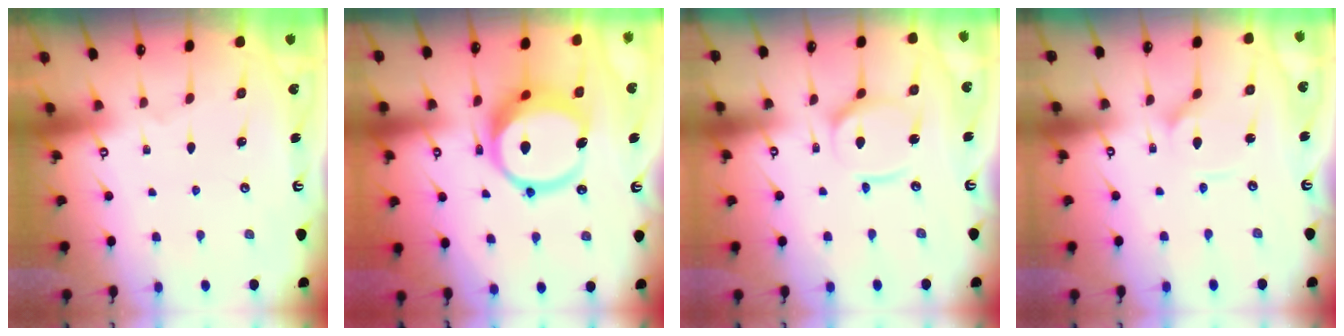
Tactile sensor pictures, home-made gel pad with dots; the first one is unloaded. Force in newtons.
{"total": 14.9, "press": 14.8, "slide": 2.0}
{"total": 10.4, "press": 10.4, "slide": 1.1}
{"total": 2.7, "press": 2.6, "slide": 0.3}